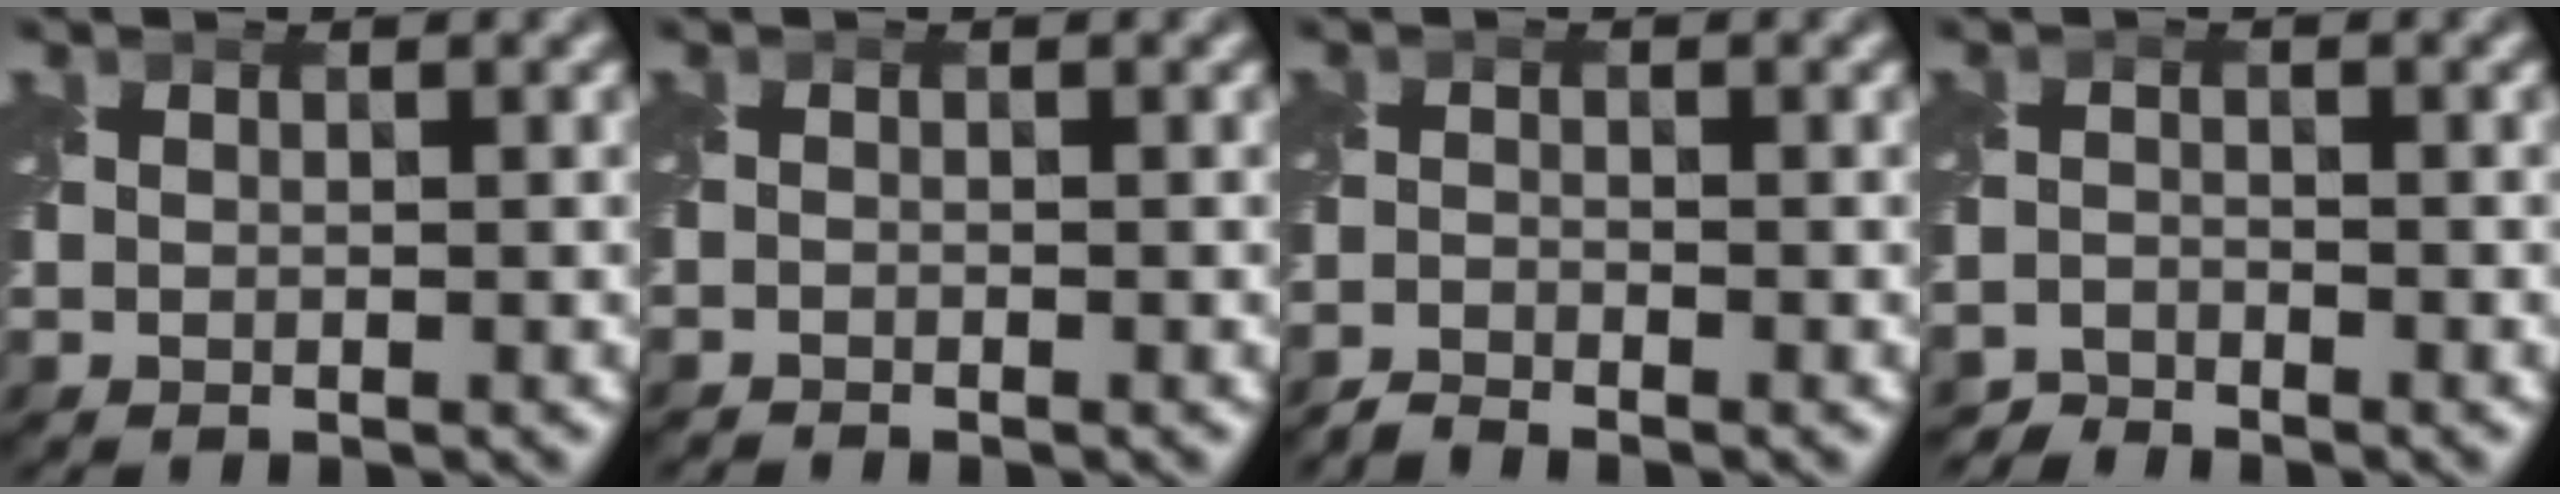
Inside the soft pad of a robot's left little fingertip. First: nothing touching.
{"total": 0.8, "force": [-0.8, 0.0, -0.1], "torque": [0.003, -0.009, -0.018]}
{"total": 1.7, "force": [-1.7, 0.0, 0.1], "torque": [-0.002, -0.005, -0.044]}
{"total": 2.2, "force": [-2.1, 0.1, -0.4], "torque": [0.009, -0.003, -0.049]}